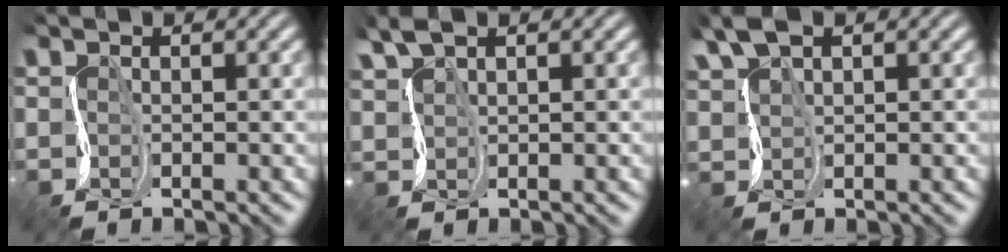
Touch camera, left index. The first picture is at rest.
{"total": 2.7, "force": [2.2, 0.9, 1.3], "torque": [-0.038, 0.010, 0.047]}
{"total": 3.2, "force": [2.4, 1.4, 1.6], "torque": [-0.041, 0.014, 0.046]}